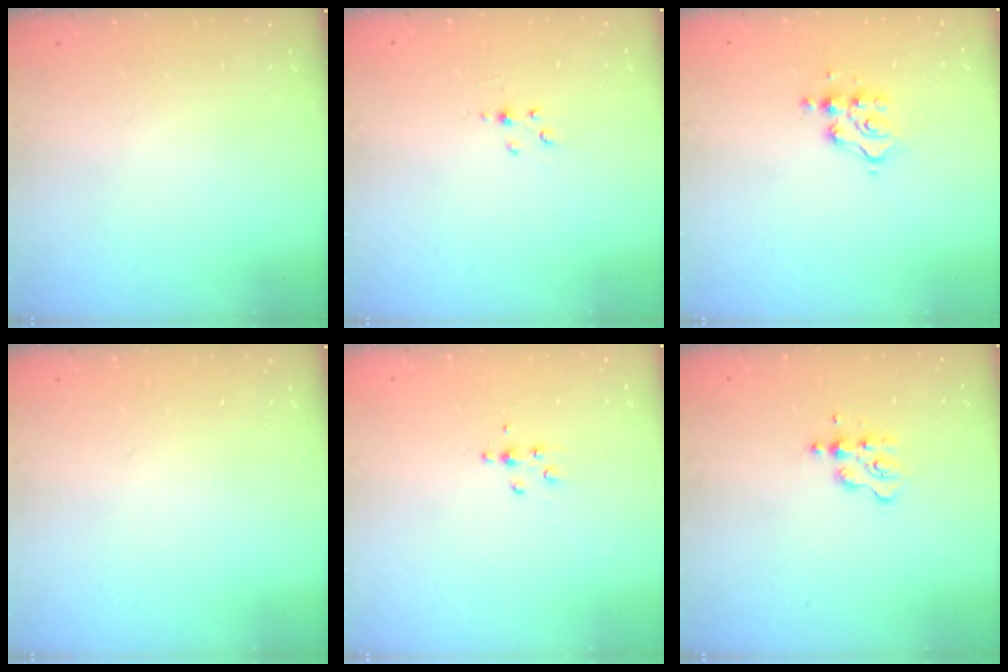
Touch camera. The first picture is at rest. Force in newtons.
{"total": 2.7, "press": 2.7, "slide": 0.4}
{"total": 7.7, "press": 7.7, "slide": 0.4}
{"total": 0.0}
{"total": 3.7, "press": 3.7, "slide": 0.6}
{"total": 3.1, "press": 3.1, "slide": 0.3}